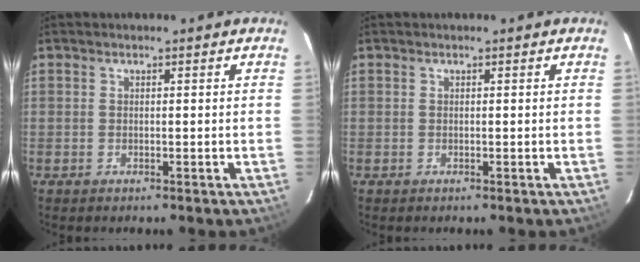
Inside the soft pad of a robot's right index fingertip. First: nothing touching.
{"total": 0.0}